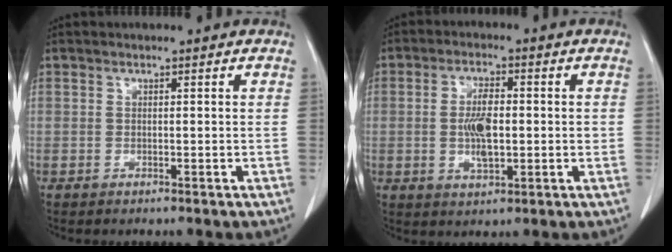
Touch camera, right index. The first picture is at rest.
{"total": 6.3, "force": [-0.3, 2.4, 5.8], "torque": [-0.118, 0.002, -0.004]}